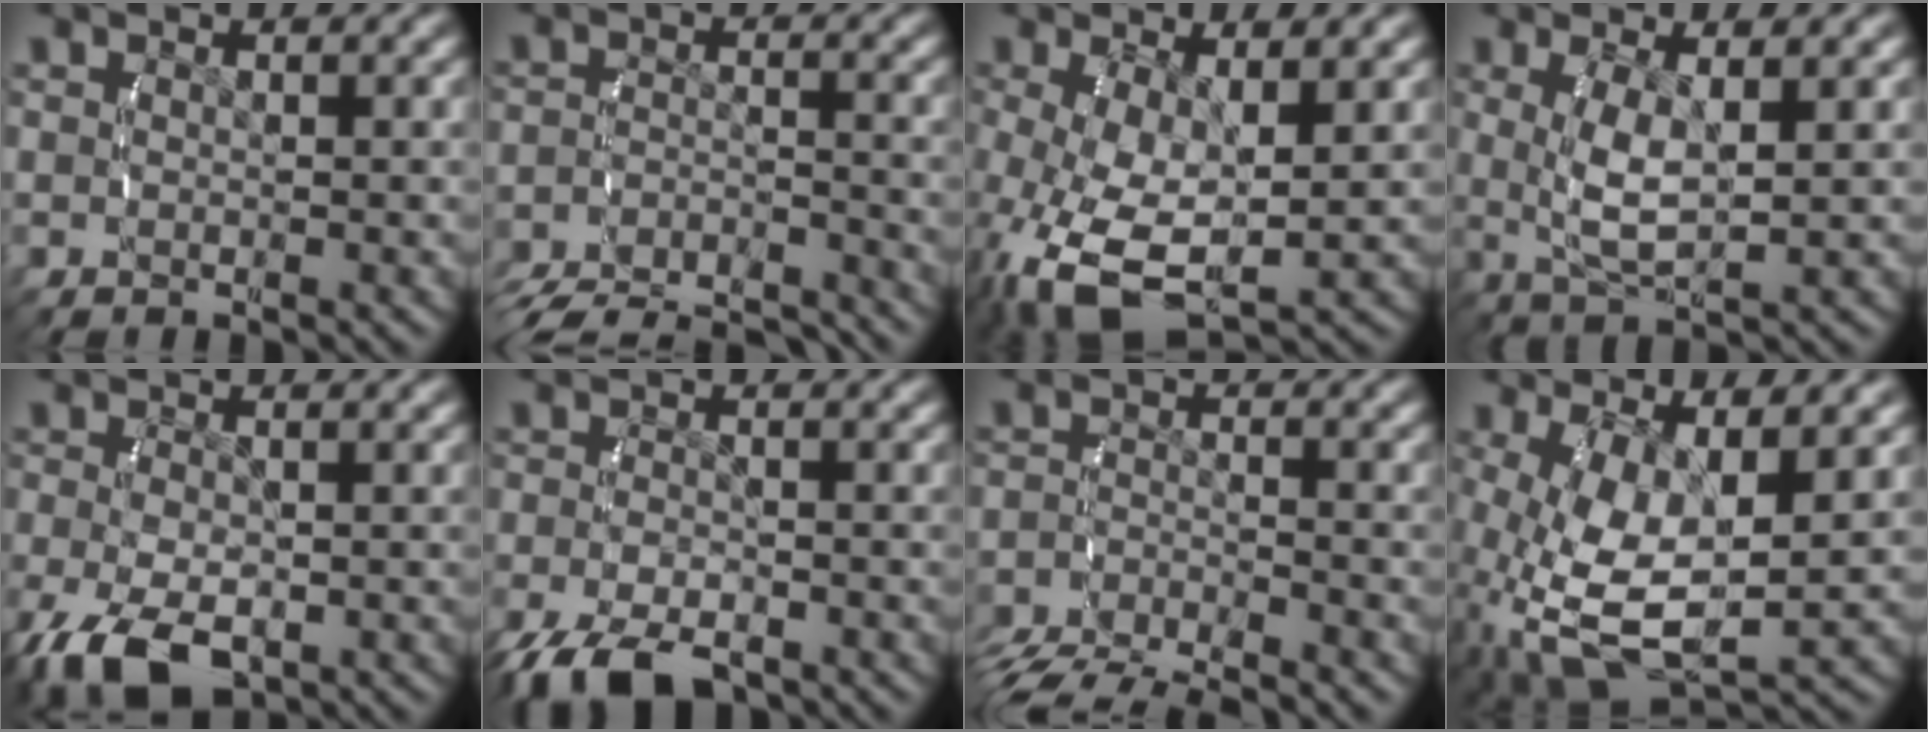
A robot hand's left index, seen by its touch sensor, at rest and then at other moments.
{"total": 11.8, "force": [-11.3, 2.3, 2.2], "torque": [-0.003, -0.023, -0.181]}
{"total": 8.1, "force": [-2.0, 5.1, 6.0], "torque": [-0.155, -0.045, -0.011]}
{"total": 4.9, "force": [0.7, 2.3, 4.3], "torque": [-0.093, -0.013, 0.024]}
{"total": 6.4, "force": [-3.5, 3.4, 4.1], "torque": [-0.099, -0.031, -0.042]}
{"total": 4.7, "force": [-3.4, 2.0, 2.5], "torque": [-0.059, -0.018, -0.050]}
{"total": 8.6, "force": [-8.3, 1.9, 1.6], "torque": [-0.010, -0.021, -0.131]}
{"total": 9.2, "force": [-1.3, 5.4, 7.3], "torque": [-0.173, -0.044, 0.006]}